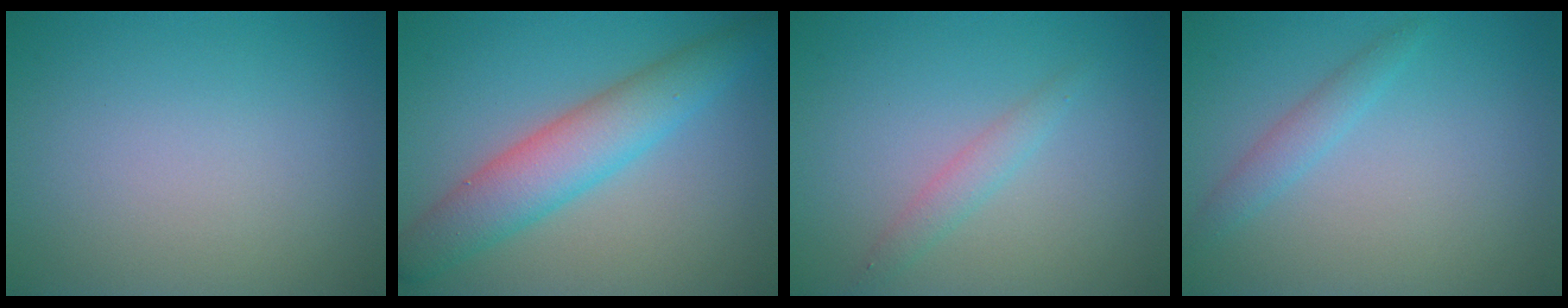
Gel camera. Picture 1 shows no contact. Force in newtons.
{"total": 5.8, "press": 5.8, "slide": 0.3}
{"total": 1.5, "press": 1.5, "slide": 0.1}
{"total": 1.6, "press": 1.6, "slide": 0.0}